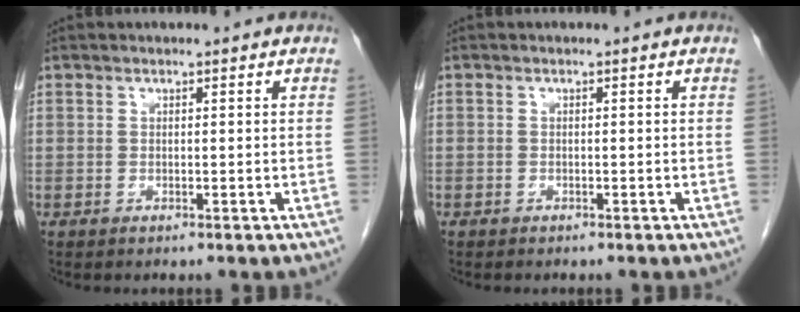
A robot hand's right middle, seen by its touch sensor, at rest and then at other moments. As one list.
[{"total": 0.6, "force": [-0.5, 0.4, 0.1], "torque": [-0.010, 0.002, -0.009]}]